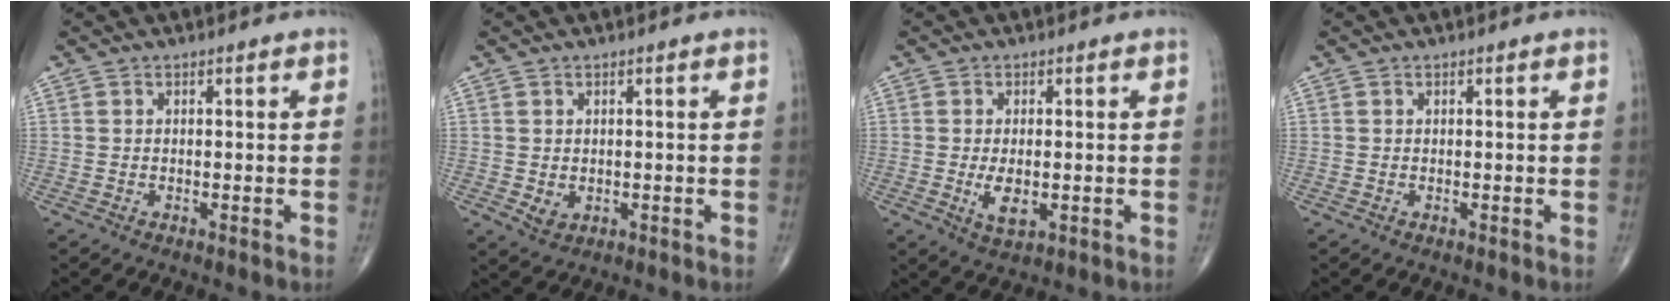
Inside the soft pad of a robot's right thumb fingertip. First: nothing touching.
{"total": 2.3, "force": [-0.1, 1.9, 1.3], "torque": [-0.015, -0.003, 0.008]}
{"total": 4.5, "force": [-0.7, 2.1, 3.9], "torque": [-0.070, -0.010, -0.008]}
{"total": 0.0}